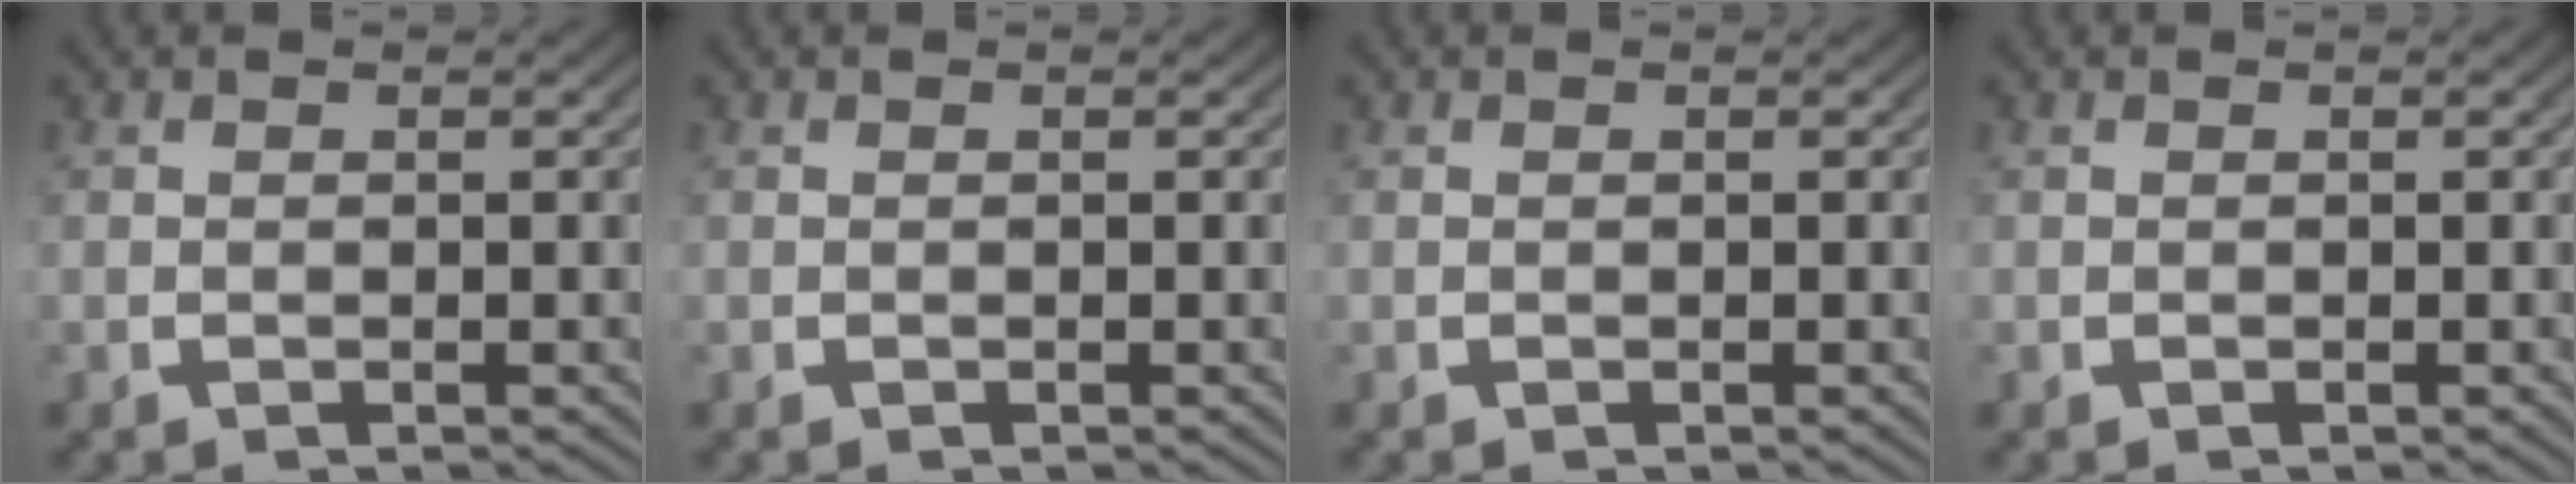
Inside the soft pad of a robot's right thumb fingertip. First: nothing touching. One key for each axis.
{"total": 0.0}
{"total": 0.0}
{"total": 0.0}